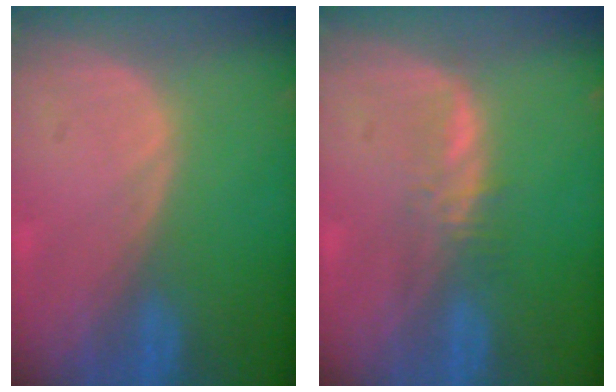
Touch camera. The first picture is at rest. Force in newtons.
{"total": 2.4, "press": 2.4, "slide": 0.2}